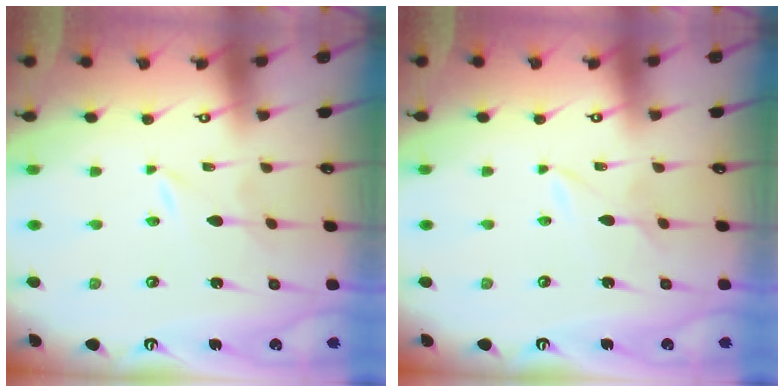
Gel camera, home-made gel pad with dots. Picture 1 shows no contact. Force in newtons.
{"total": 1.5, "press": 1.5, "slide": 0.3}